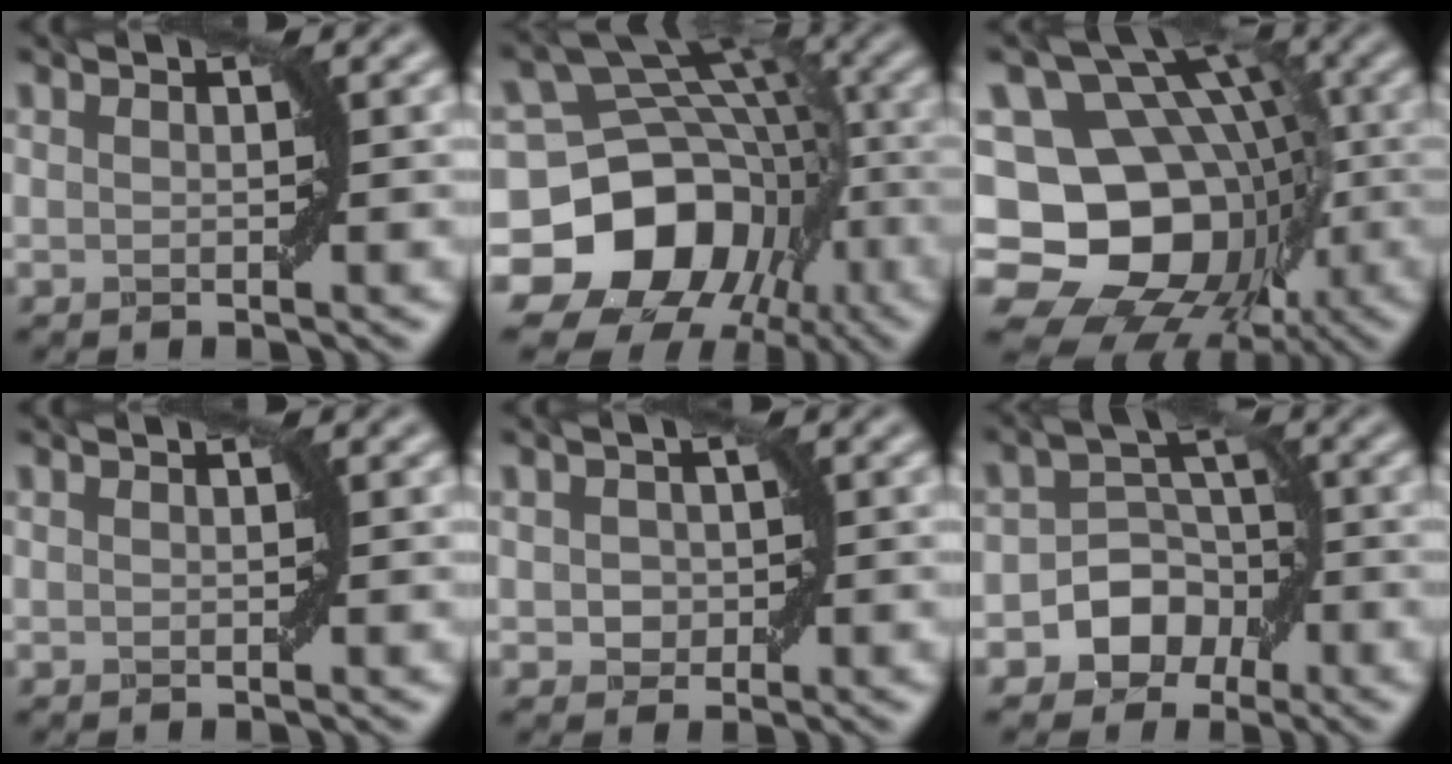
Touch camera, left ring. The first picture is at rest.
{"total": 16.5, "force": [-6.3, 13.5, 7.3], "torque": [-0.119, -0.005, -0.129]}
{"total": 18.0, "force": [-3.5, 15.1, 9.1], "torque": [-0.127, 0.023, -0.091]}
{"total": 0.0}
{"total": 1.6, "force": [-0.1, 1.4, 0.7], "torque": [-0.008, -0.001, -0.004]}
{"total": 5.5, "force": [-2.4, 4.4, 2.1], "torque": [0.003, 0.017, -0.066]}